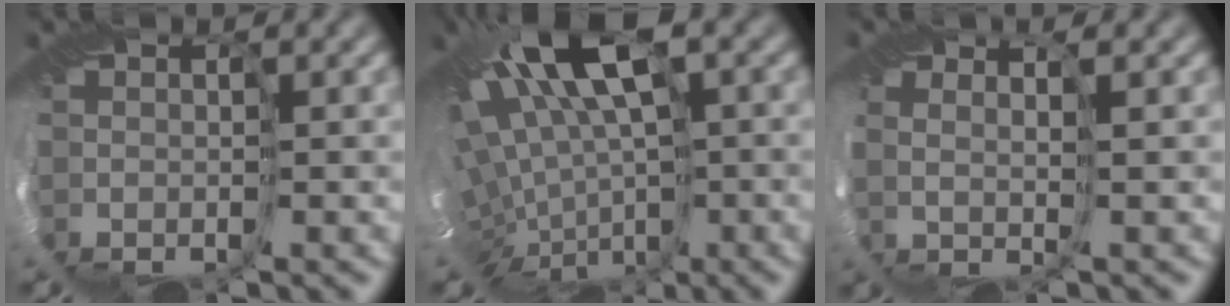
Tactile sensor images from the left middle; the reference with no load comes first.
{"total": 13.1, "force": [2.0, 6.3, 11.3], "torque": [-0.195, -0.019, 0.059]}
{"total": 1.7, "force": [1.6, 0.0, 0.8], "torque": [-0.004, 0.019, 0.013]}